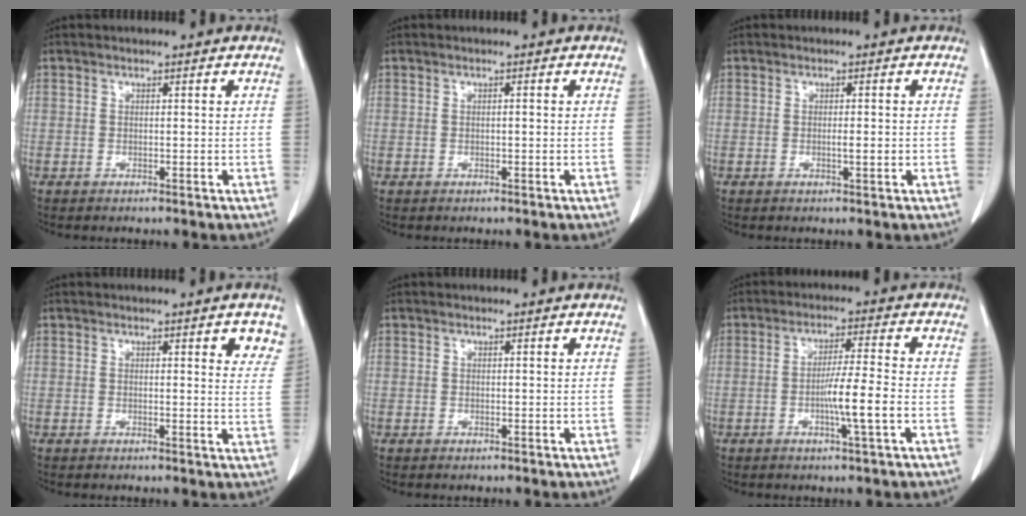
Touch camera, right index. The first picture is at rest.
{"total": 0.5, "force": [0.0, 0.1, 0.5], "torque": [-0.010, 0.001, 0.000]}
{"total": 1.6, "force": [-0.3, 0.1, 1.6], "torque": [-0.028, -0.001, -0.004]}
{"total": 4.1, "force": [2.3, 1.0, 3.2], "torque": [-0.025, -0.008, 0.020]}
{"total": 0.0}
{"total": 6.6, "force": [-1.8, -0.7, 6.3], "torque": [-0.111, -0.006, -0.034]}